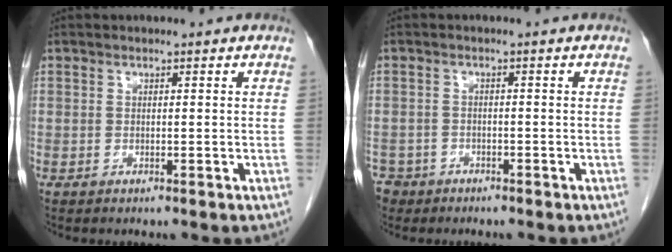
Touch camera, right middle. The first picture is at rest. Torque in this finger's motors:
{"motor_torque": [0.14, -0.74, 0.22, 0.02]}